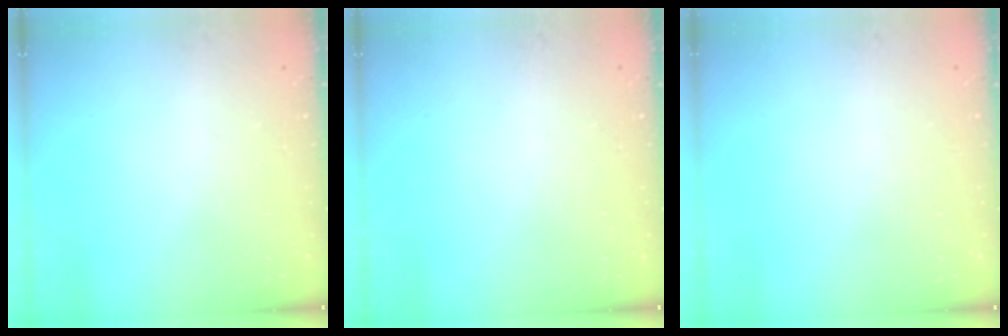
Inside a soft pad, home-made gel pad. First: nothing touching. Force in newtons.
{"total": 0.0}
{"total": 0.0}